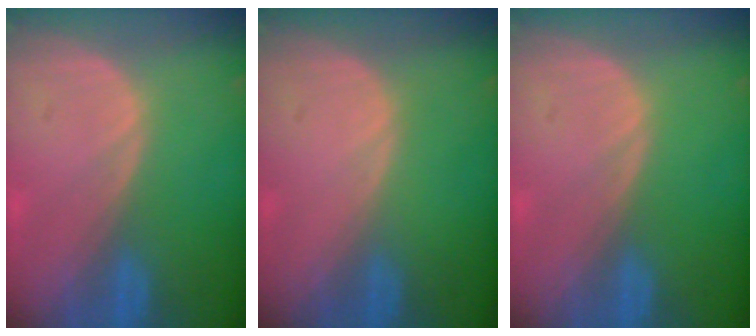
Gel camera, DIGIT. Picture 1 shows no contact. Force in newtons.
{"total": 0.0}
{"total": 0.0}